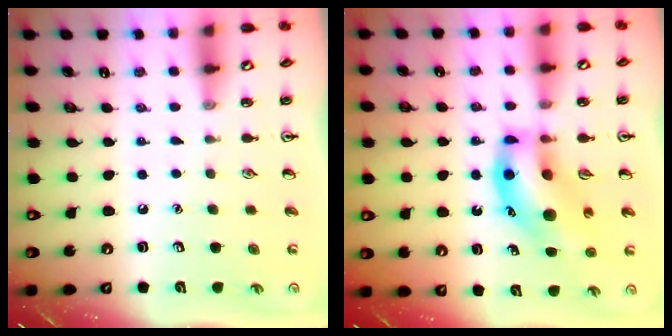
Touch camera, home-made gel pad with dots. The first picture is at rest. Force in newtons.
{"total": 16.3, "press": 15.9, "slide": 3.6}